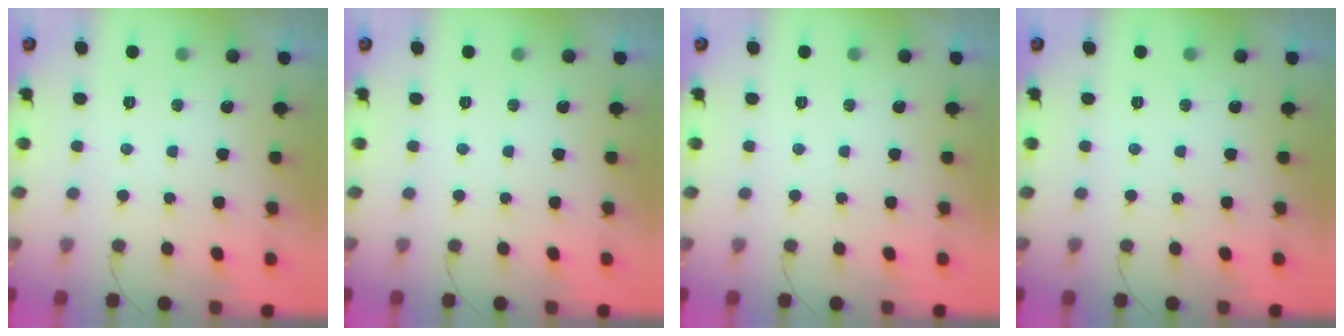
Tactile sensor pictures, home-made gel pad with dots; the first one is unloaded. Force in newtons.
{"total": 0.0}
{"total": 0.0}
{"total": 0.0}